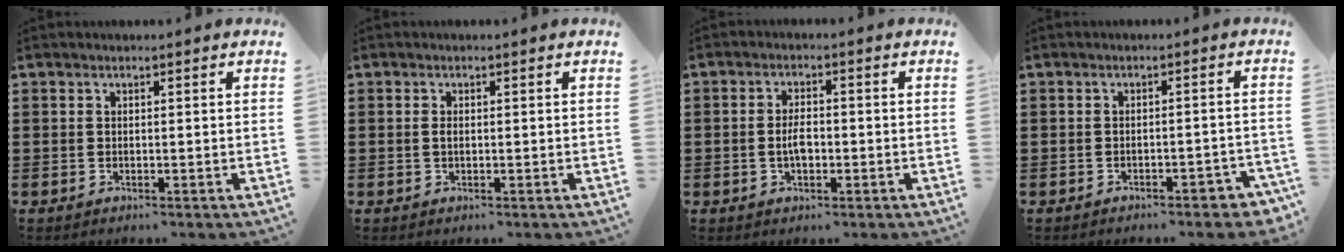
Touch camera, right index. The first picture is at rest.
{"total": 1.0, "force": [0.0, 0.5, 0.9], "torque": [-0.019, 0.001, -0.001]}
{"total": 3.3, "force": [-0.4, 1.5, 2.8], "torque": [-0.054, 0.002, -0.007]}
{"total": 2.1, "force": [-1.9, 0.4, 0.9], "torque": [-0.018, 0.001, -0.039]}